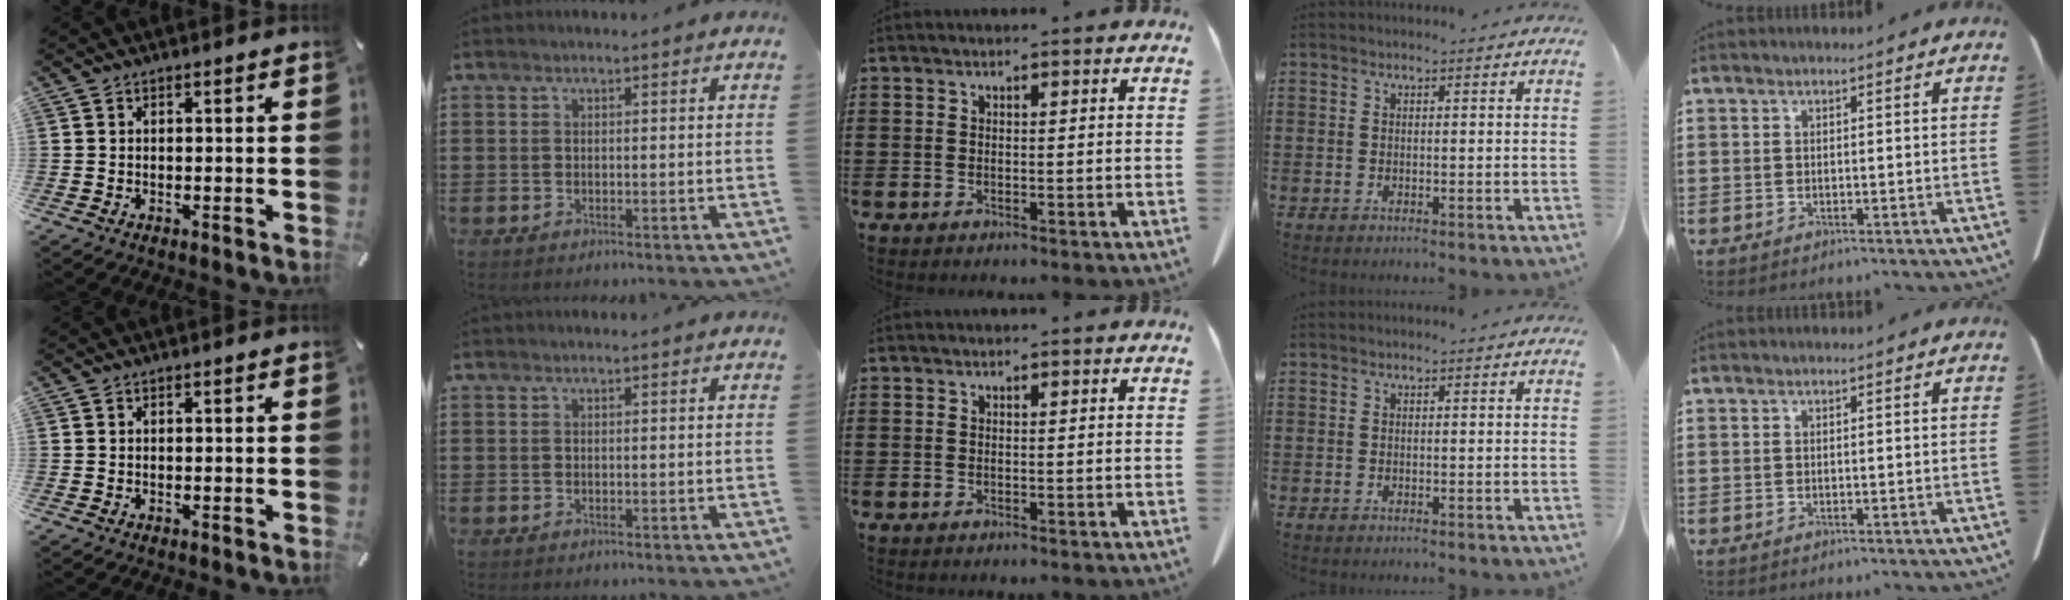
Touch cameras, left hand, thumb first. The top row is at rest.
{}